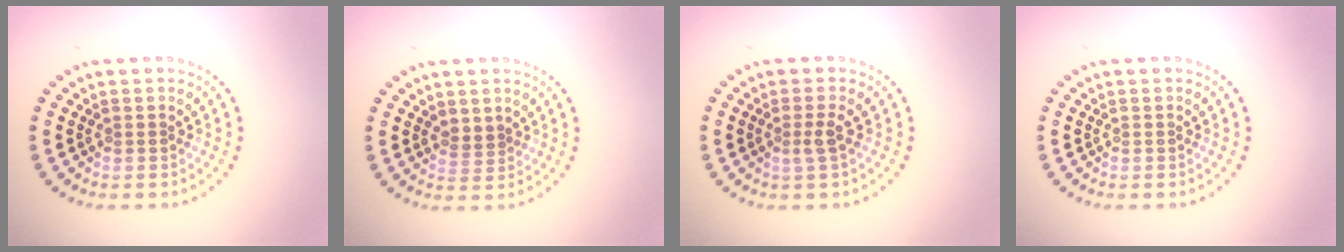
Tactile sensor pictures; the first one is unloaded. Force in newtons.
{"total": 1.2, "press": 0.9, "slide": 0.7}
{"total": 1.5, "press": 1.1, "slide": 1.0}
{"total": 0.0}